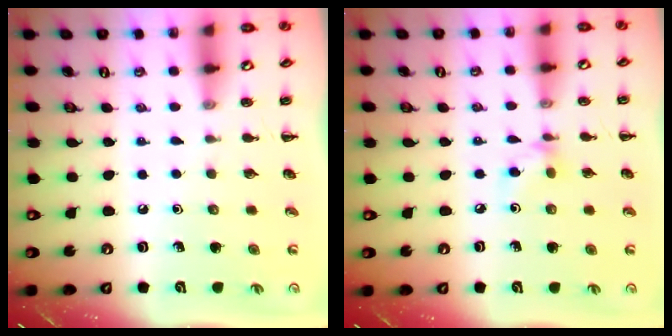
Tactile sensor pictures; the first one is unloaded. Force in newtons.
{"total": 5.7, "press": 5.7, "slide": 1.0}